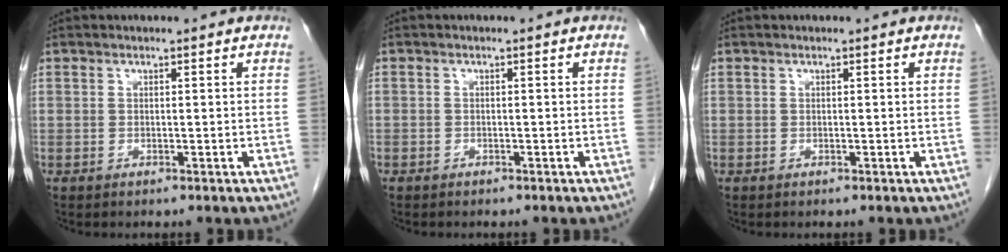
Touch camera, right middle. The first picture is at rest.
{"total": 0.6, "force": [-0.5, 0.4, 0.0], "torque": [-0.007, 0.002, -0.008]}
{"total": 0.0}